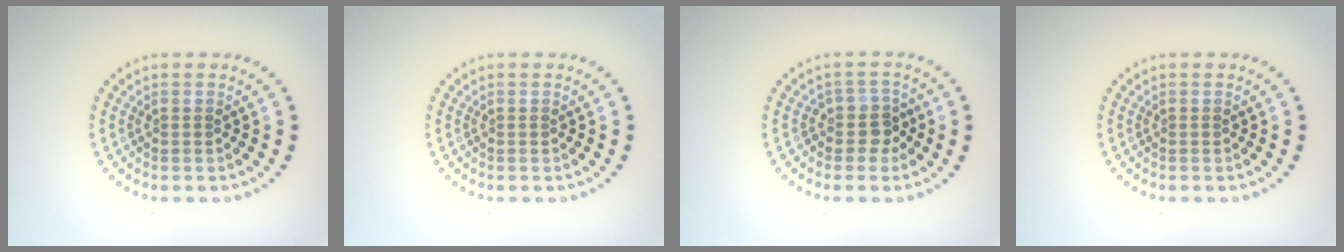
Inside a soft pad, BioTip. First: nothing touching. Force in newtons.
{"total": 0.0}
{"total": 2.2, "press": 1.8, "slide": 1.2}
{"total": 0.0}